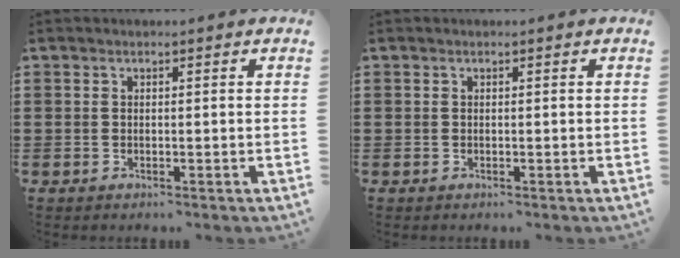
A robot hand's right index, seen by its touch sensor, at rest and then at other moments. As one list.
[{"total": 0.0}]